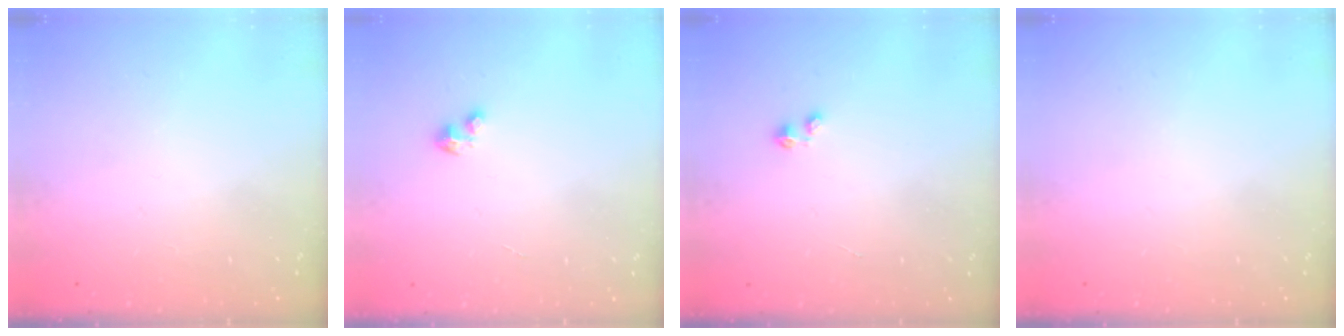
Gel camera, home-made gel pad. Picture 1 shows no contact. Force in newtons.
{"total": 2.0, "press": 2.0, "slide": 0.2}
{"total": 0.0}
{"total": 0.0}